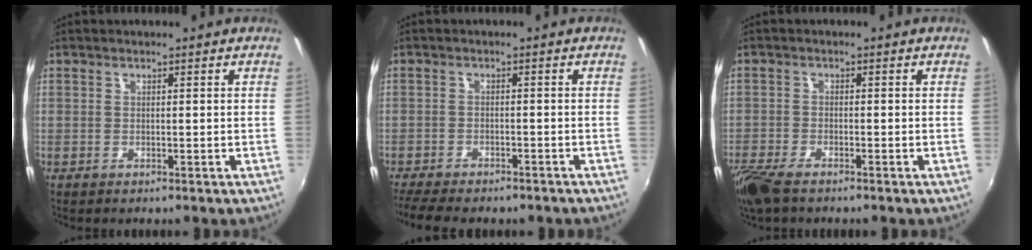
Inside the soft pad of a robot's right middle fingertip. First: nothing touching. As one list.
[{"total": 10.1, "force": [-8.5, 2.7, 4.6], "torque": [-0.112, -0.027, -0.132]}, {"total": 7.4, "force": [-5.6, 2.1, 4.3], "torque": [-0.117, -0.032, -0.111]}]